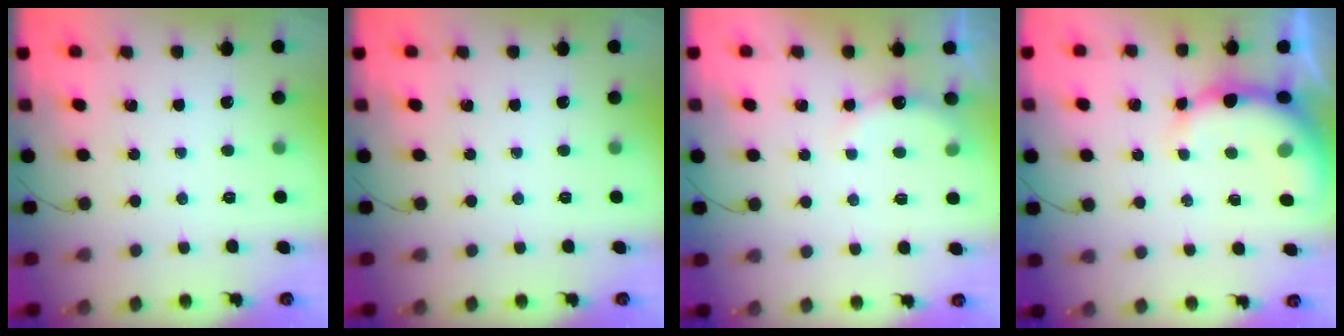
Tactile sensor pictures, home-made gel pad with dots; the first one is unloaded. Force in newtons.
{"total": 0.0}
{"total": 7.5, "press": 7.4, "slide": 1.3}
{"total": 8.7, "press": 8.7, "slide": 1.0}